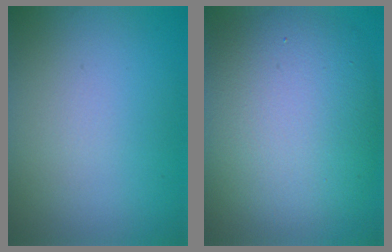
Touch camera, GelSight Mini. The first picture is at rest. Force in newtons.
{"total": 11.6, "press": 11.6, "slide": 0.5}